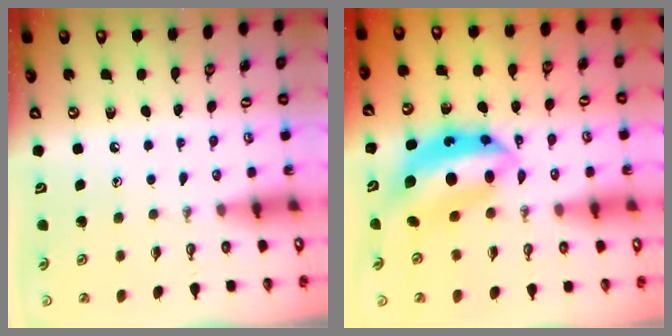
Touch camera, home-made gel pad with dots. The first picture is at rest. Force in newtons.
{"total": 11.9, "press": 11.9, "slide": 1.1}